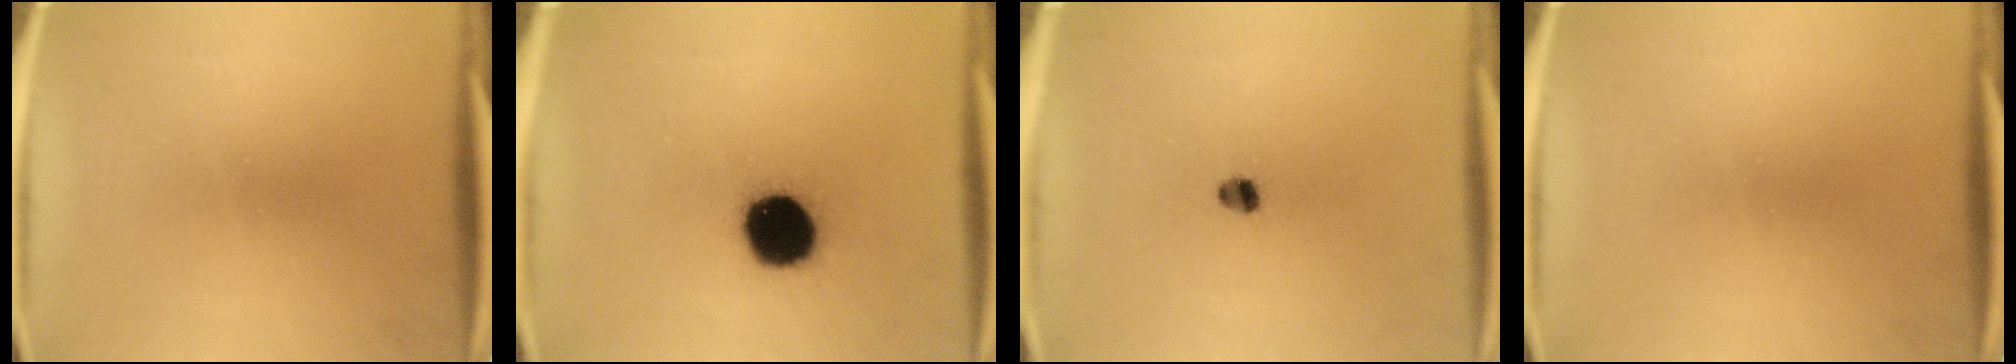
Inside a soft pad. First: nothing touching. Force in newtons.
{"total": 16.0}
{"total": 2.3}
{"total": 0.0}